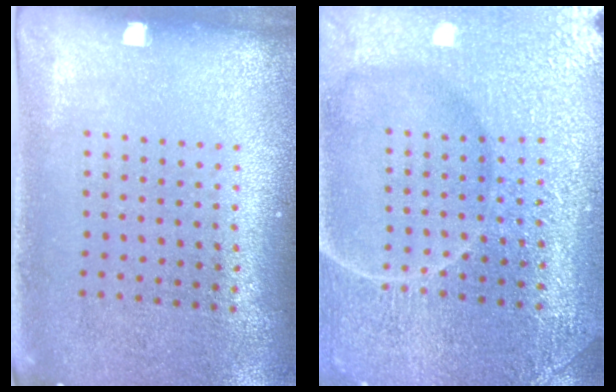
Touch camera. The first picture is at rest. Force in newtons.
{"total": 7.5, "press": 7.4, "slide": 1.0}